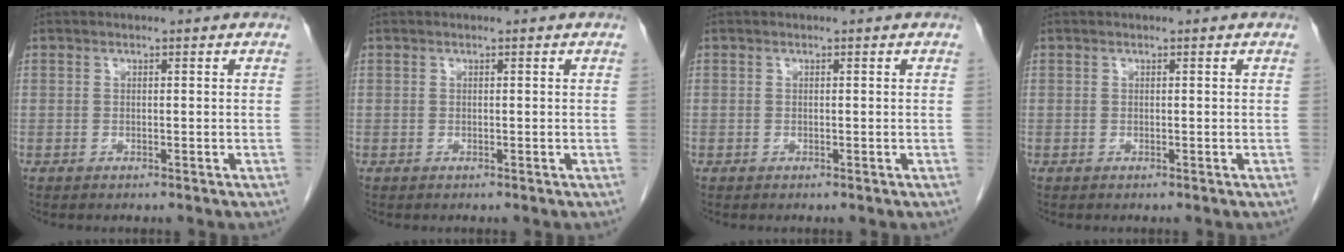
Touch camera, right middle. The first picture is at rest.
{"total": 0.0}
{"total": 0.0}
{"total": 0.0}